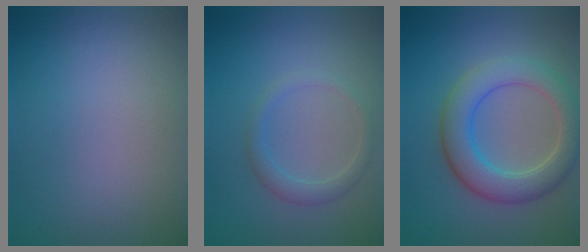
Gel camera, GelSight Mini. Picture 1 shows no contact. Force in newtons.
{"total": 1.8, "press": 1.8, "slide": 0.1}
{"total": 5.7, "press": 5.6, "slide": 0.6}